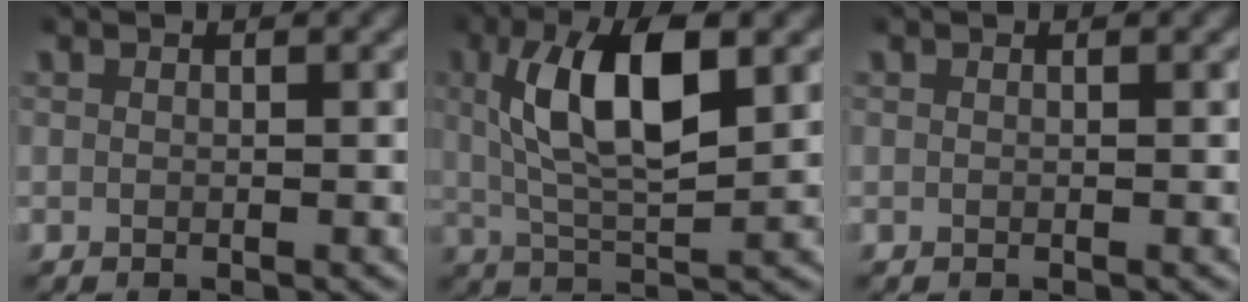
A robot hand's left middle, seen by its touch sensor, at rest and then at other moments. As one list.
[{"total": 7.9, "force": [1.8, 3.1, 7.0], "torque": [-0.128, 0.008, 0.031]}, {"total": 0.0}]